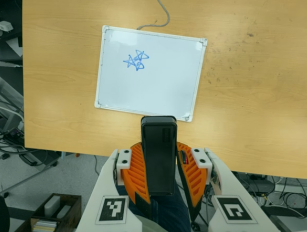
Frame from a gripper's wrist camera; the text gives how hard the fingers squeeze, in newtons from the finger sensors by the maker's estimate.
{"total": 10.0, "left": 8.0, "right": 12.1}